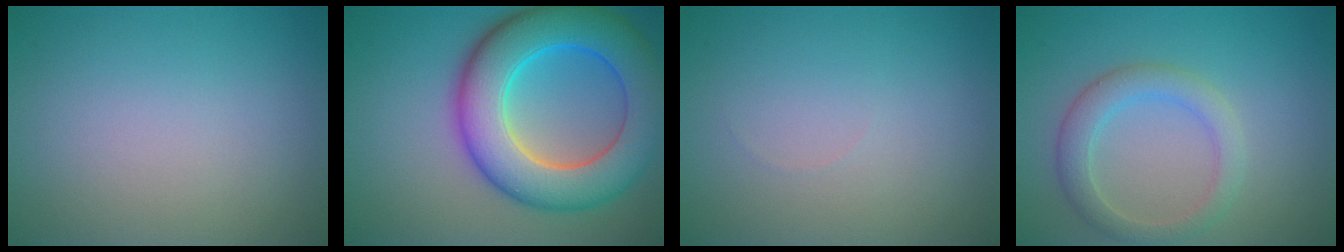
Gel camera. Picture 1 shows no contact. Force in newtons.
{"total": 11.1, "press": 11.1, "slide": 0.5}
{"total": 0.0}
{"total": 3.2, "press": 3.2, "slide": 0.1}